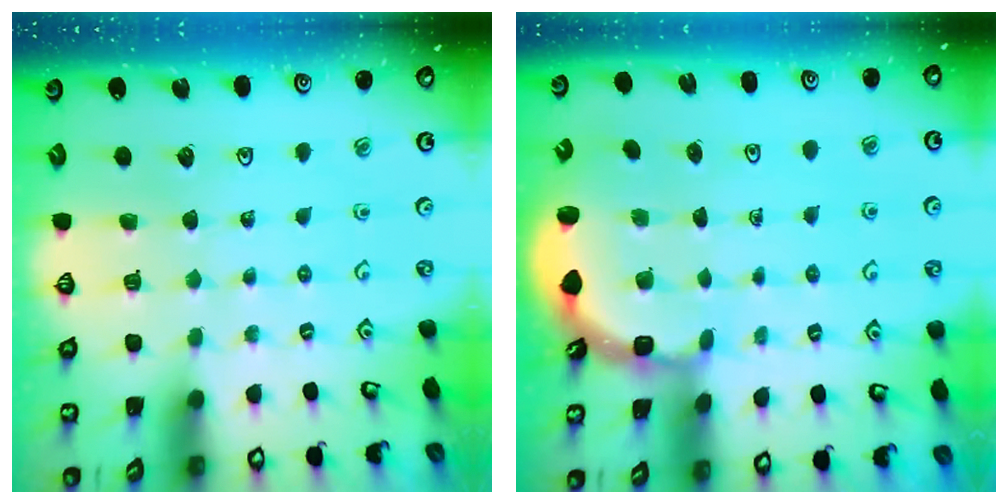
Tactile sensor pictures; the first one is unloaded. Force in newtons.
{"total": 2.0, "press": 1.8, "slide": 0.9}